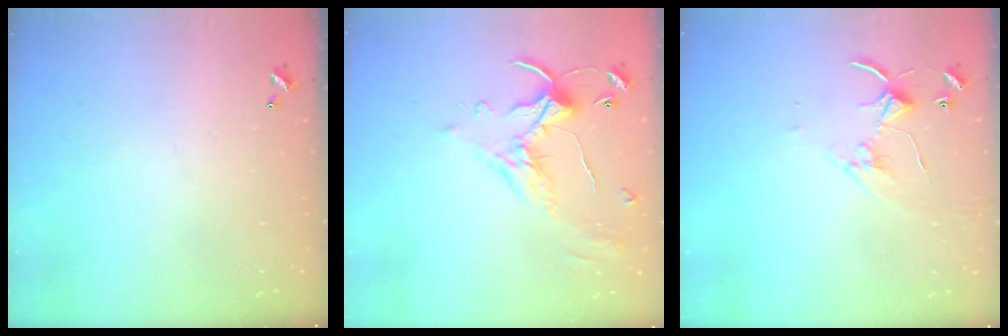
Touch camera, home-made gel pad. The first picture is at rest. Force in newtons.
{"total": 1.1, "press": 0.4, "slide": 1.0}
{"total": 5.5, "press": 5.5, "slide": 0.3}